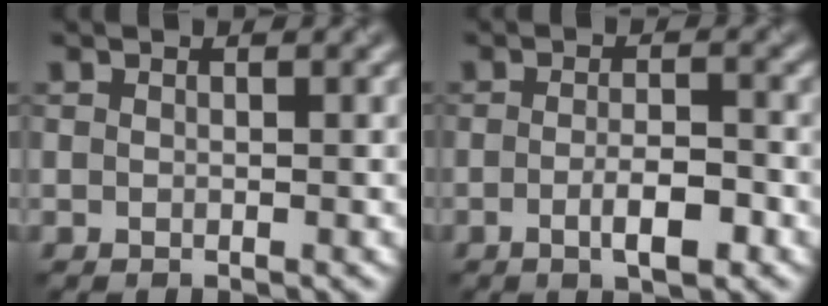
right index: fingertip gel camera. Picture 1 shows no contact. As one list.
[{"total": 3.0, "force": [-1.2, 0.6, 2.7], "torque": [-0.051, 0.001, -0.020]}]